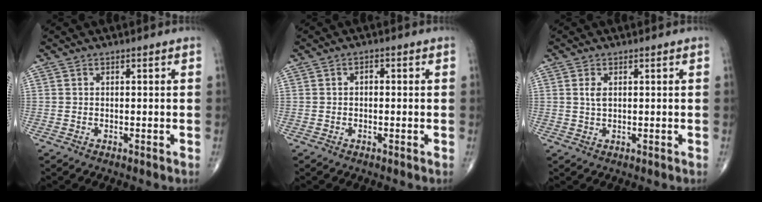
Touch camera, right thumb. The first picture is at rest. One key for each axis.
{"total": 1.2, "fx": 0.0, "fy": 0.7, "fz": 0.9, "tx": -0.008, "ty": 0.005, "tz": -0.005}
{"total": 2.1, "fx": 0.6, "fy": 1.1, "fz": 1.7, "tx": -0.033, "ty": 0.000, "tz": 0.013}